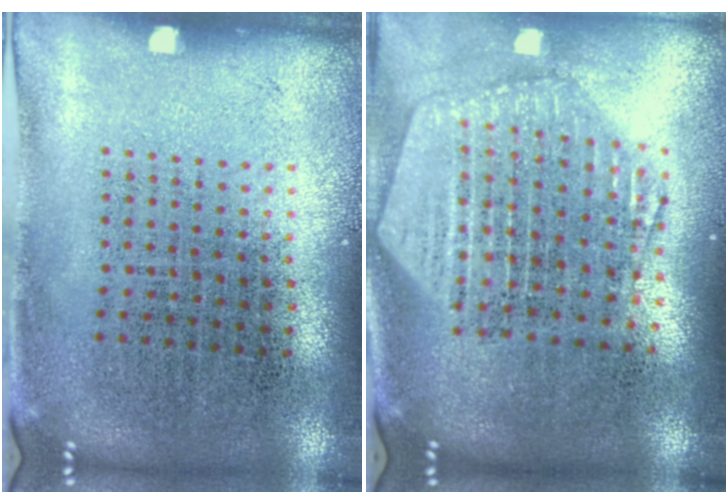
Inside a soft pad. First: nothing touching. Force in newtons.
{"total": 2.5, "press": 2.1, "slide": 1.3}